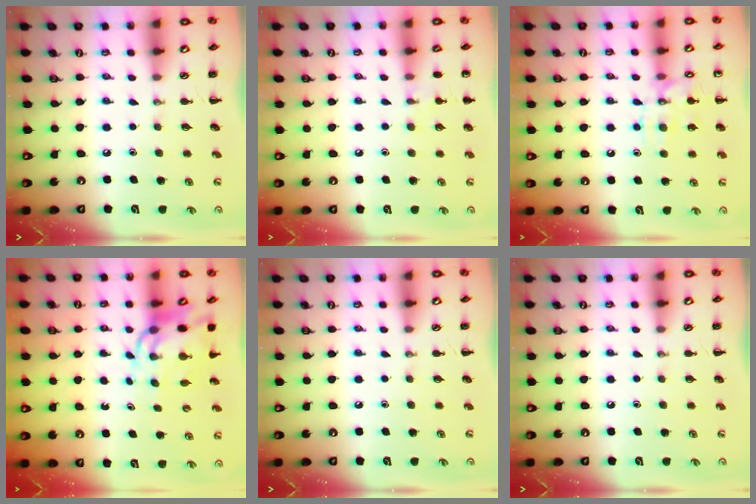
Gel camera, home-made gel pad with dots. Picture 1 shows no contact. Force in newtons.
{"total": 6.4, "press": 6.0, "slide": 2.1}
{"total": 11.9, "press": 11.9, "slide": 0.6}
{"total": 11.2, "press": 10.6, "slide": 3.6}
{"total": 0.0}
{"total": 0.0}